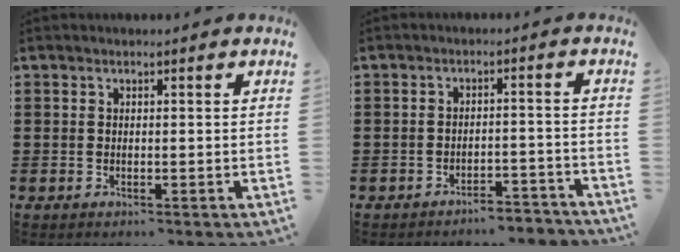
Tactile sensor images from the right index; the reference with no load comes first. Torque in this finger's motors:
{"motor_torque": [1.07, 1.07, 0.02, -0.02]}